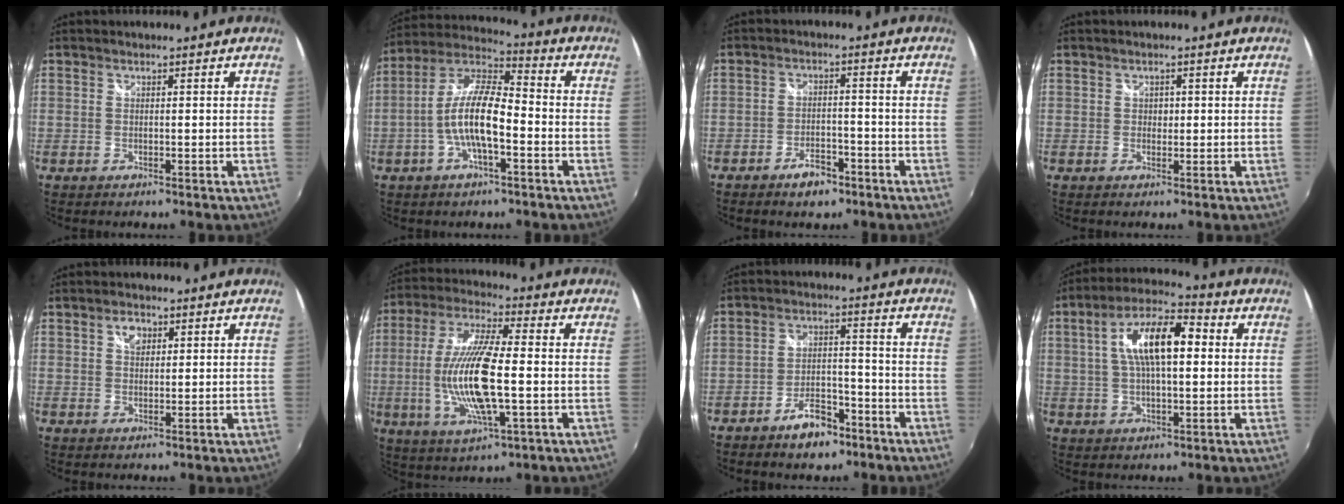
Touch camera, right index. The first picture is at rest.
{"total": 11.5, "force": [-3.2, 3.5, 10.5], "torque": [-0.218, 0.008, -0.062]}
{"total": 5.3, "force": [-3.8, 2.6, 2.7], "torque": [-0.061, 0.002, -0.056]}
{"total": 1.2, "force": [0.0, 1.1, 0.4], "torque": [-0.002, 0.001, -0.001]}
{"total": 2.9, "force": [1.2, 1.9, 1.7], "torque": [-0.025, 0.007, 0.019]}
{"total": 16.1, "force": [-1.9, 3.9, 15.5], "torque": [-0.307, -0.009, -0.034]}
{"total": 7.8, "force": [-5.6, 3.7, 4.0], "torque": [-0.080, 0.014, -0.083]}
{"total": 12.8, "force": [2.0, 5.0, 11.6], "torque": [-0.209, 0.023, 0.028]}